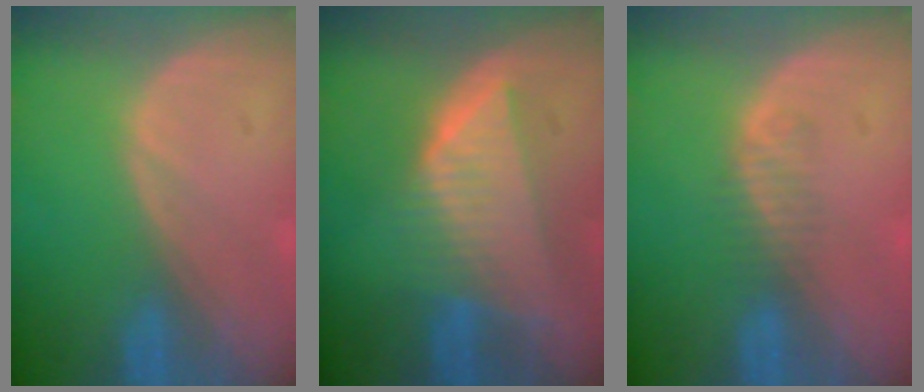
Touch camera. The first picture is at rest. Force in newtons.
{"total": 7.7, "press": 7.0, "slide": 3.1}
{"total": 1.9, "press": 1.6, "slide": 1.0}